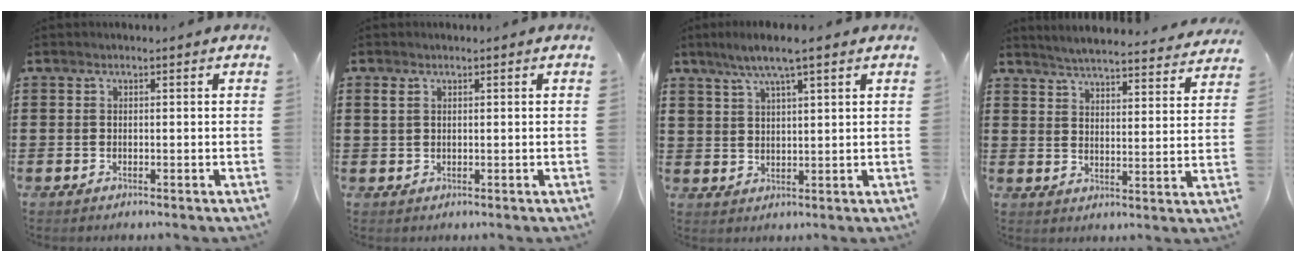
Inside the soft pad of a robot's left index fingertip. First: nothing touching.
{"total": 1.4, "force": [0.7, 0.7, 0.9], "torque": [-0.021, 0.003, 0.014]}
{"total": 5.5, "force": [4.0, 0.6, 3.7], "torque": [-0.079, -0.003, 0.071]}
{"total": 4.4, "force": [4.3, -0.5, 0.6], "torque": [-0.034, -0.033, 0.071]}